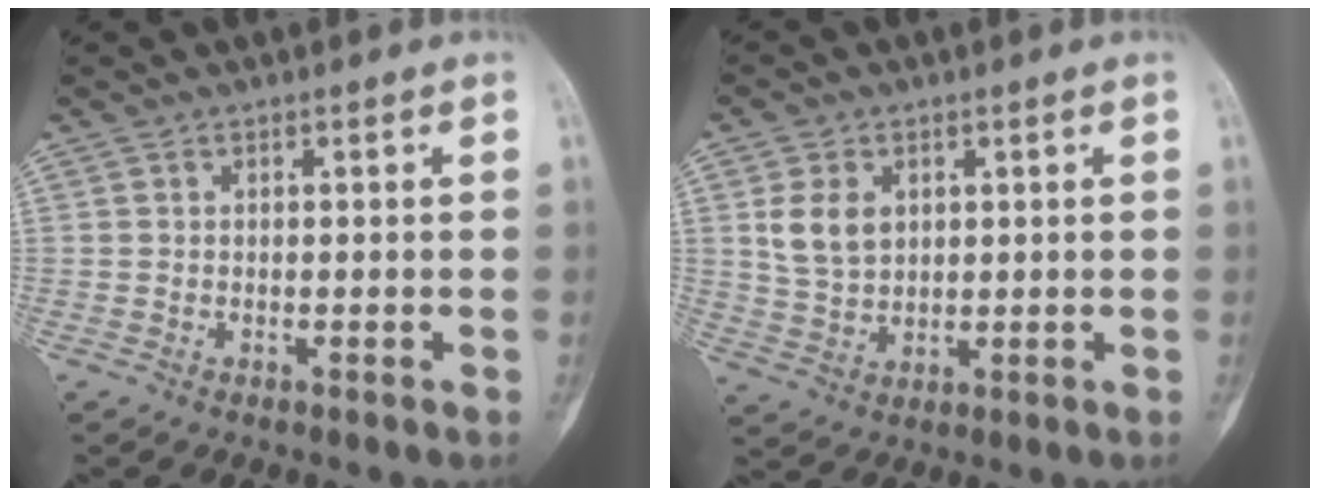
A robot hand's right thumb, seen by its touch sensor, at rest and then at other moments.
{"total": 6.9, "force": [2.0, 5.1, 4.2], "torque": [-0.064, -0.008, 0.047]}